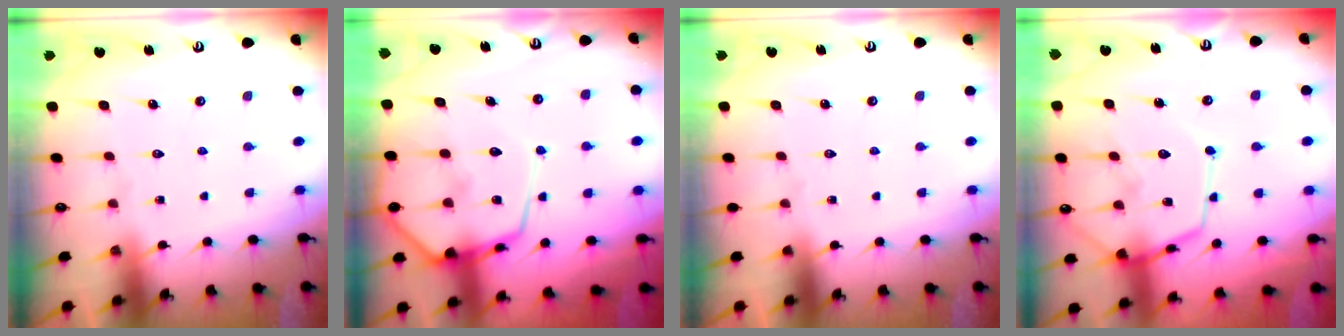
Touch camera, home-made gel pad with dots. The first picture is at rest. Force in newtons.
{"total": 13.9, "press": 13.8, "slide": 1.2}
{"total": 0.0}
{"total": 12.9, "press": 12.9, "slide": 1.0}